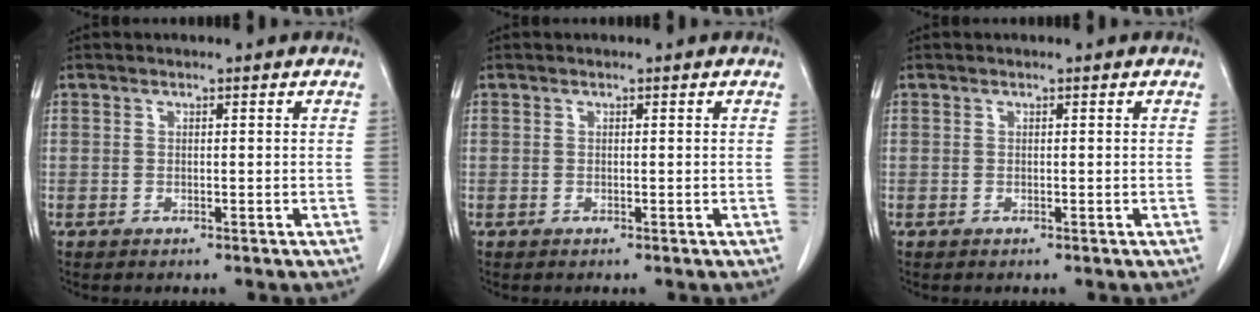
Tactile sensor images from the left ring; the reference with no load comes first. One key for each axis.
{"total": 0.0}
{"total": 0.0}